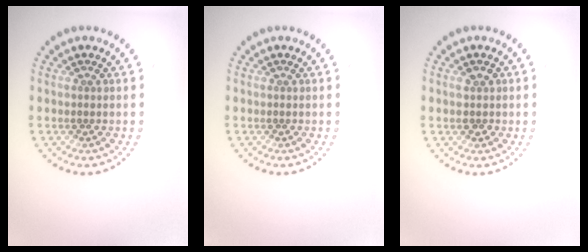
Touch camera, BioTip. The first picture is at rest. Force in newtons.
{"total": 0.0}
{"total": 1.5, "press": 1.5, "slide": 0.3}